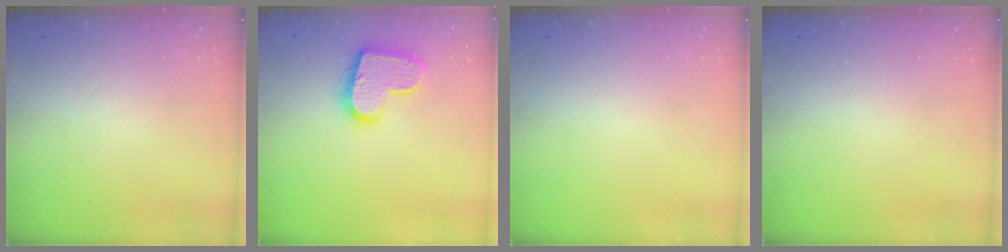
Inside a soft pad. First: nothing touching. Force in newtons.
{"total": 16.4, "press": 16.4, "slide": 1.0}
{"total": 0.0}
{"total": 0.0}